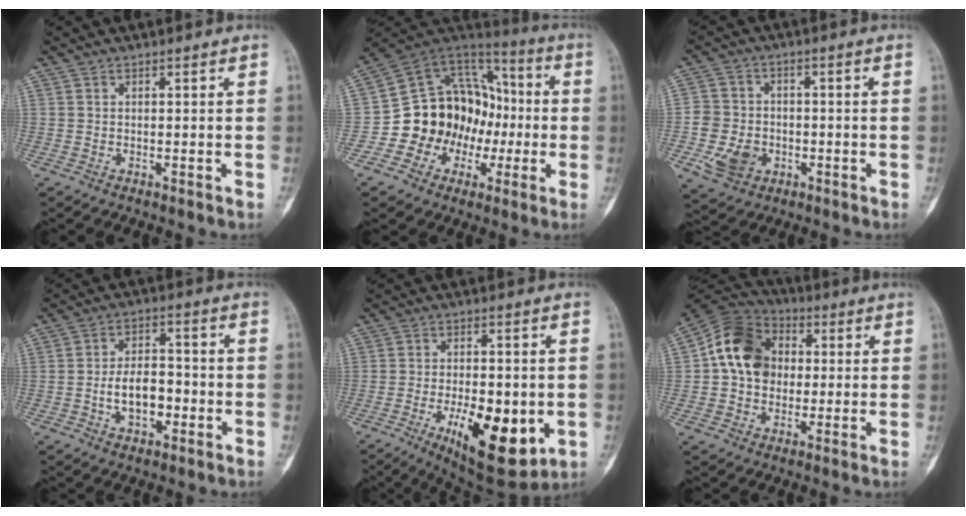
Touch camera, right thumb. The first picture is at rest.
{"total": 18.7, "force": [-3.6, 15.9, 9.2], "torque": [-0.083, 0.081, -0.058]}
{"total": 8.9, "force": [-2.7, 7.3, 4.2], "torque": [-0.059, 0.015, -0.044]}
{"total": 8.3, "force": [-2.2, 5.2, 6.2], "torque": [-0.079, 0.027, -0.039]}
{"total": 16.7, "force": [-4.7, 7.1, 14.3], "torque": [-0.199, -0.009, -0.054]}
{"total": 13.9, "force": [1.3, 11.3, 8.0], "torque": [-0.112, 0.023, 0.013]}